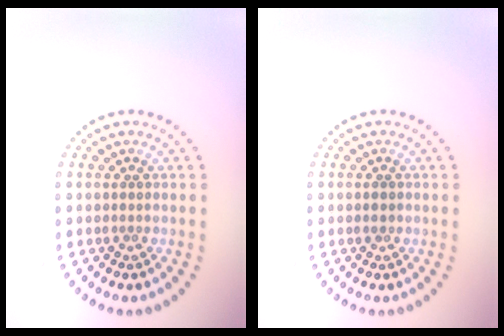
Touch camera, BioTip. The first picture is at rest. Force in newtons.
{"total": 0.9, "press": 0.9, "slide": 0.1}